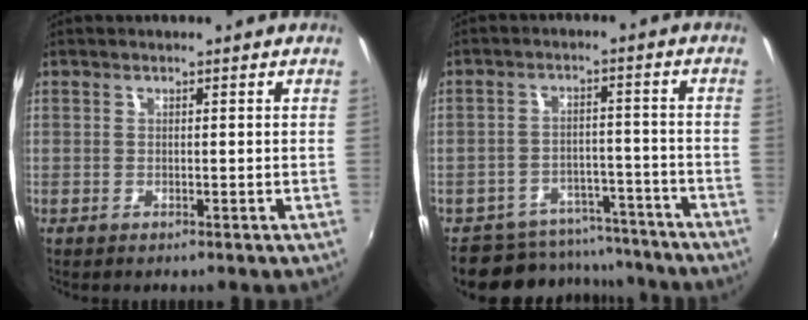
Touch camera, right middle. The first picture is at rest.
{"total": 12.9, "force": [-11.3, 5.9, 2.4], "torque": [-0.062, 0.031, -0.145]}